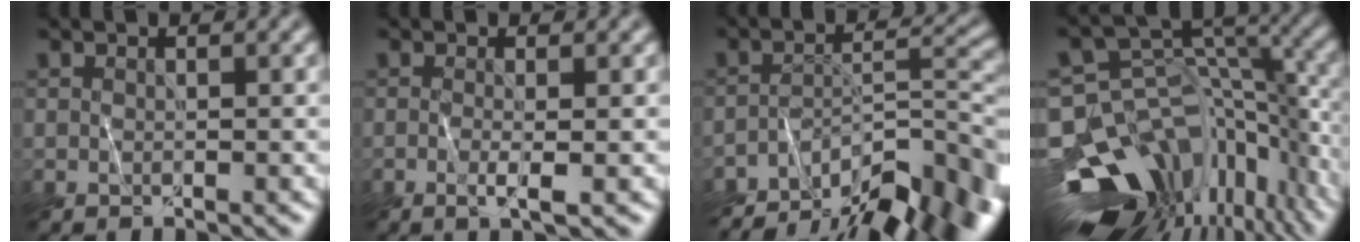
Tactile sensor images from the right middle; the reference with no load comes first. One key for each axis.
{"total": 1.5, "fx": -0.3, "fy": 0.2, "fz": 1.4, "tx": -0.025, "ty": 0.004, "tz": -0.008}
{"total": 12.1, "fx": -9.2, "fy": 3.7, "fz": 6.9, "tx": -0.105, "ty": 0.009, "tz": -0.142}
{"total": 13.4, "fx": -7.2, "fy": 8.4, "fz": 7.6, "tx": -0.151, "ty": 0.018, "tz": -0.108}